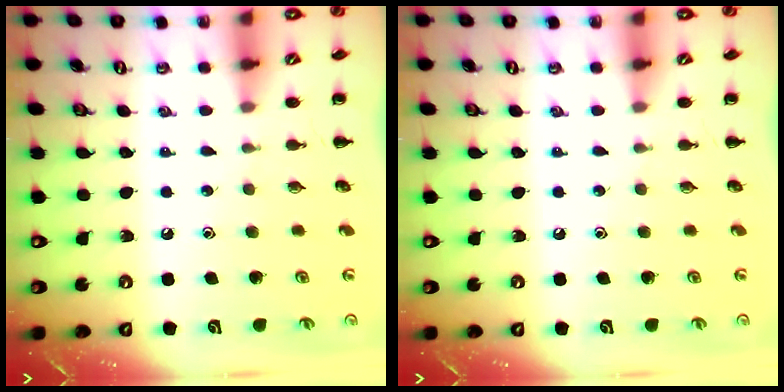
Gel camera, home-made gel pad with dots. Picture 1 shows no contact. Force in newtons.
{"total": 0.0}